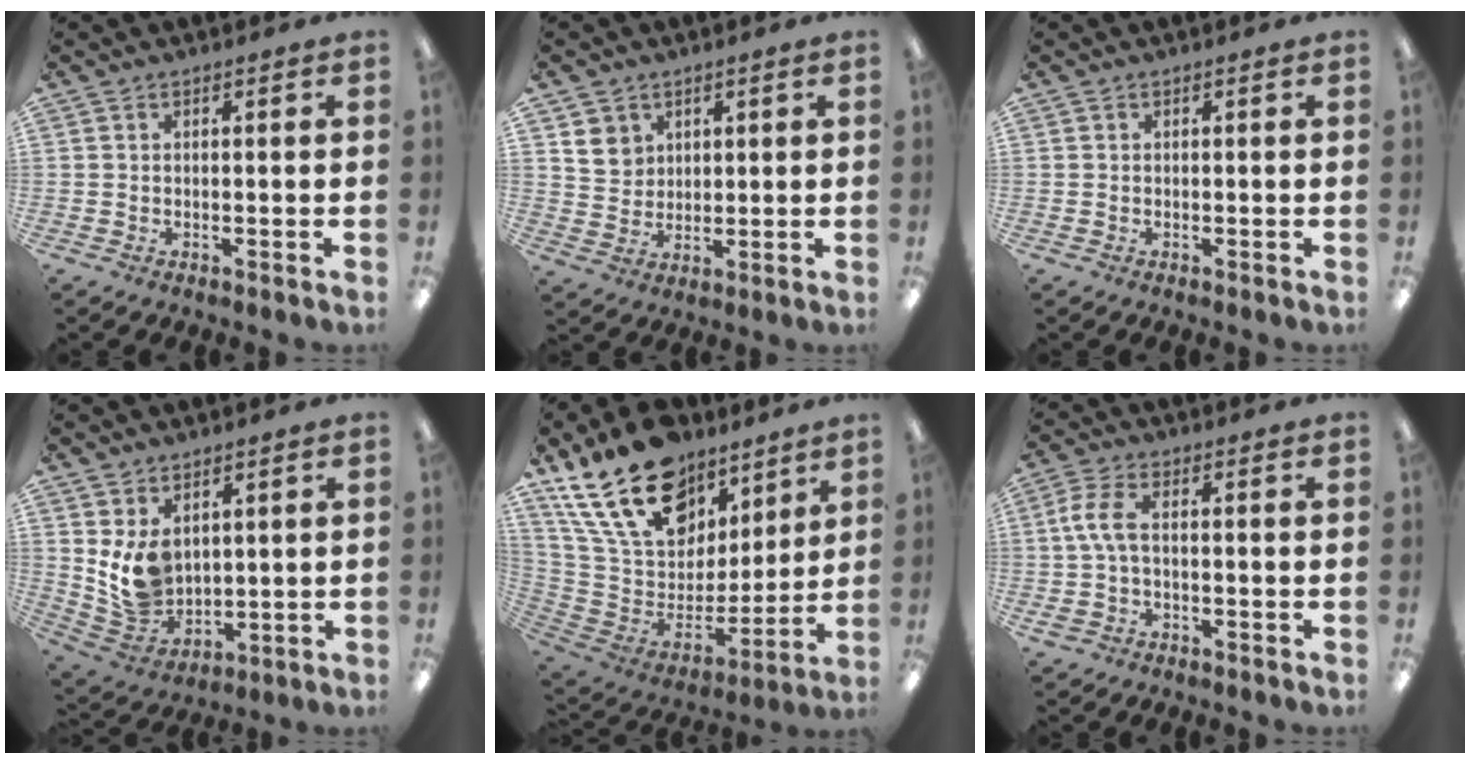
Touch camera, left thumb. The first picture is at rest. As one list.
[{"total": 6.1, "force": [3.3, 5.1, 0.7], "torque": [-0.006, -0.013, 0.059]}, {"total": 0.0}, {"total": 9.2, "force": [3.5, 6.7, 5.4], "torque": [-0.117, -0.015, 0.072]}, {"total": 24.1, "force": [15.1, 14.5, 11.9], "torque": [-0.214, -0.079, 0.286]}, {"total": 7.2, "force": [0.0, 3.8, 6.1], "torque": [-0.143, 0.002, -0.006]}]